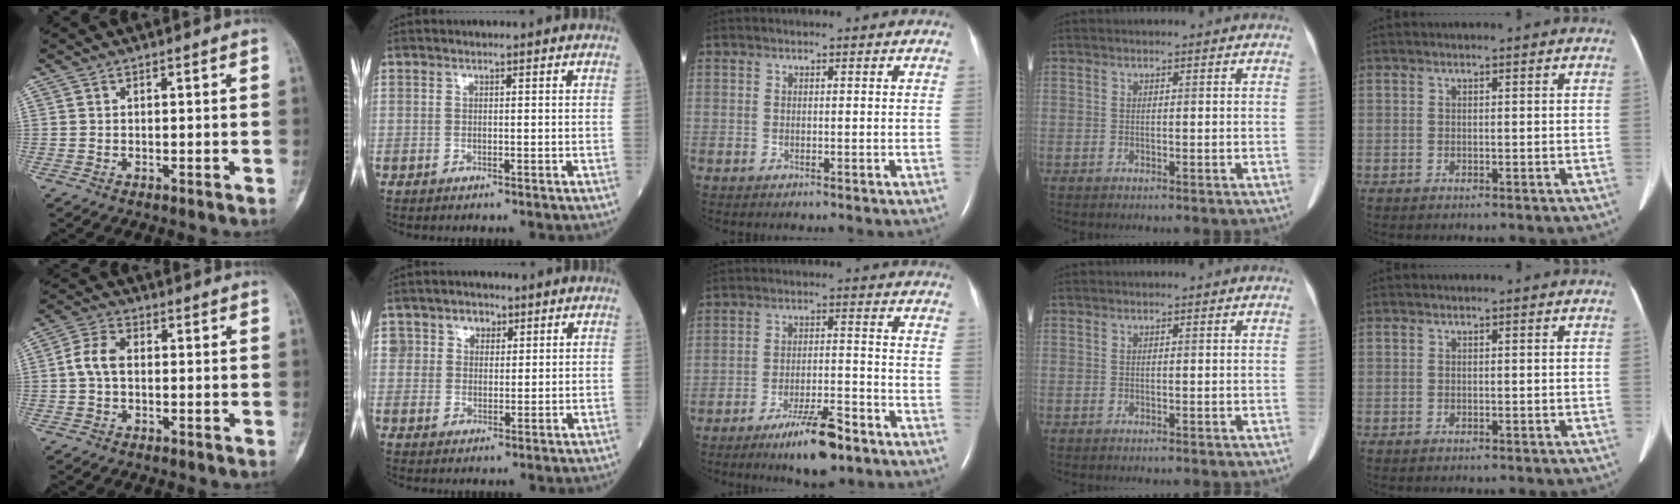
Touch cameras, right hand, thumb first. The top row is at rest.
{"thumb": {"total": 5.3, "force": [0.1, 3.5, 4.0], "torque": [-0.083, 0.016, -0.004]}, "index": {"total": 4.2, "force": [2.0, 3.4, 1.3], "torque": [-0.015, 0.004, 0.035]}, "middle": {"total": 9.0, "force": [-6.2, 1.7, 6.2], "torque": [-0.109, -0.009, -0.103]}}